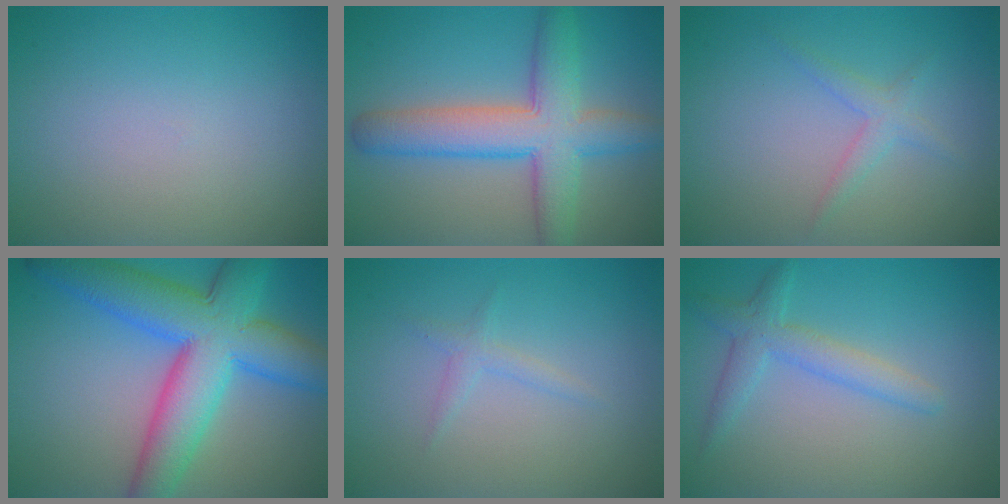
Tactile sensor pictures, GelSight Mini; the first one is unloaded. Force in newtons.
{"total": 7.4, "press": 7.4, "slide": 0.4}
{"total": 1.7, "press": 1.7, "slide": 0.1}
{"total": 10.8, "press": 10.8, "slide": 0.3}
{"total": 1.2, "press": 1.2, "slide": 0.1}
{"total": 2.7, "press": 2.7, "slide": 0.1}